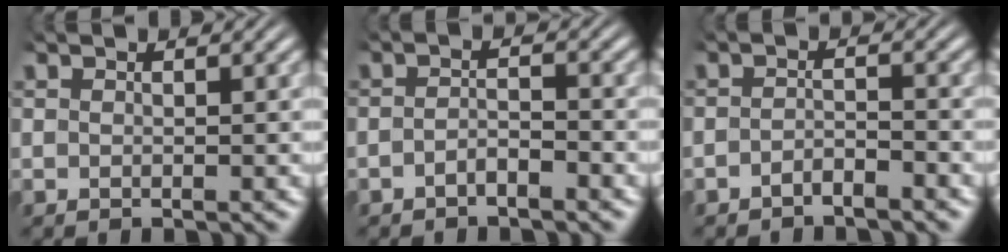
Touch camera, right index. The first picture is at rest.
{"total": 2.1, "force": [-1.7, 0.6, 1.0], "torque": [-0.010, -0.004, -0.033]}
{"total": 2.1, "force": [-2.0, 0.6, 0.5], "torque": [-0.004, -0.005, -0.038]}